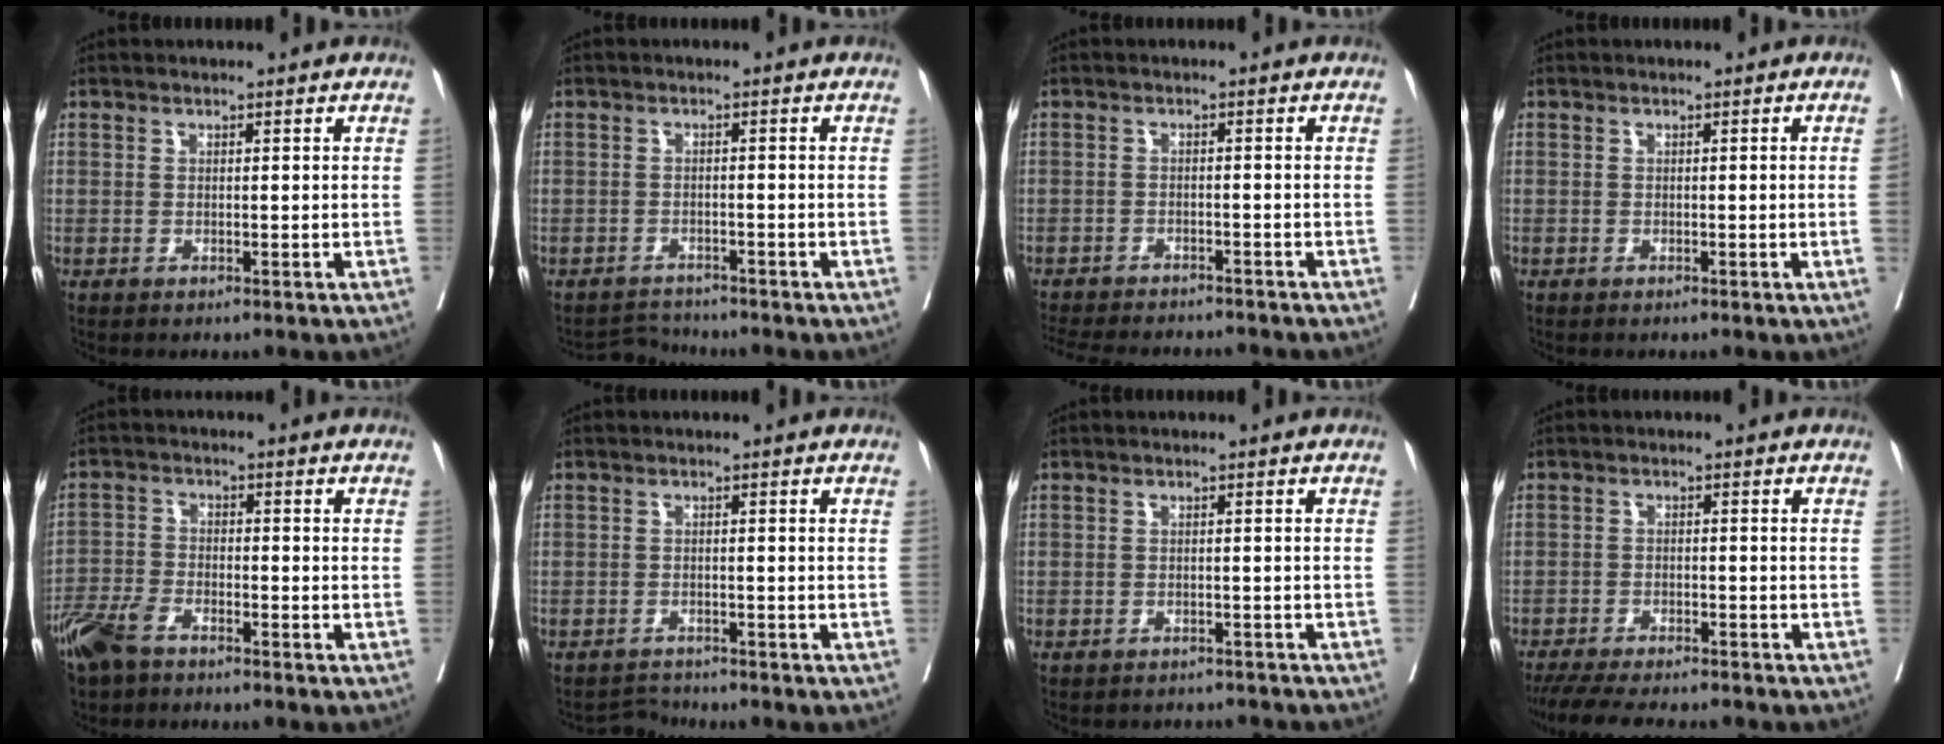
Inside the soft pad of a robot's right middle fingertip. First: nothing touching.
{"total": 3.0, "force": [-2.8, -0.2, -1.0], "torque": [0.016, -0.012, -0.045]}
{"total": 13.7, "force": [-12.5, 2.9, 4.8], "torque": [-0.105, -0.013, -0.170]}
{"total": 0.9, "force": [-0.2, -0.4, 0.8], "torque": [-0.006, 0.001, -0.003]}
{"total": 6.1, "force": [-4.8, 2.1, 3.0], "torque": [-0.071, -0.009, -0.095]}
{"total": 2.3, "force": [-2.1, -0.2, -0.9], "torque": [0.015, -0.014, -0.033]}
{"total": 4.9, "force": [-4.8, 1.2, 0.0], "torque": [0.002, 0.000, -0.056]}
{"total": 12.4, "force": [-11.0, 1.8, 5.3], "torque": [-0.082, -0.017, -0.157]}